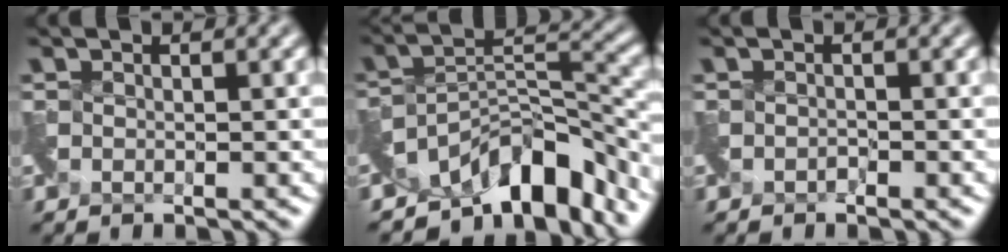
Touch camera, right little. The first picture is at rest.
{"total": 7.7, "force": [-6.1, 2.1, 4.2], "torque": [-0.045, 0.004, -0.112]}
{"total": 0.6, "force": [-0.5, 0.0, -0.2], "torque": [0.002, -0.001, -0.009]}